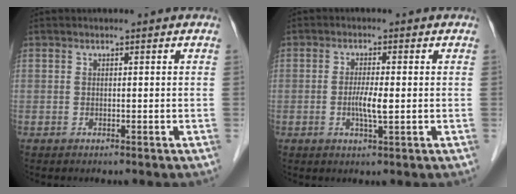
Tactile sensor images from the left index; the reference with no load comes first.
{"total": 3.3, "force": [-0.4, 0.3, 3.3], "torque": [-0.068, -0.005, -0.008]}